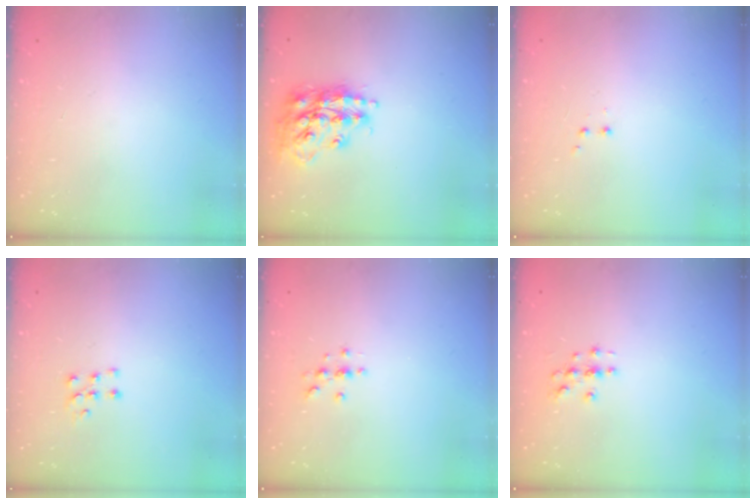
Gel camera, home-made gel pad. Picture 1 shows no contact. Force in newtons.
{"total": 17.1, "press": 17.0, "slide": 1.5}
{"total": 2.0, "press": 1.8, "slide": 0.9}
{"total": 5.6, "press": 5.6, "slide": 0.5}
{"total": 3.0, "press": 3.0, "slide": 0.4}
{"total": 2.8, "press": 2.8, "slide": 0.3}